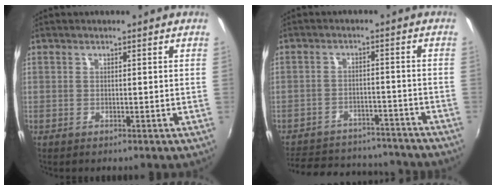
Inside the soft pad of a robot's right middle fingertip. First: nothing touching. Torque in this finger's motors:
{"motor_torque": [0.69, -0.97, 0.01, 0.01]}